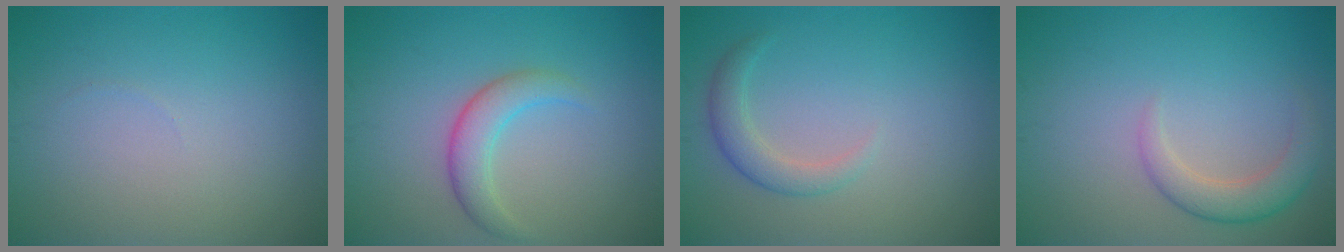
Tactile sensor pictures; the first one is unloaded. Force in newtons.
{"total": 3.0, "press": 3.0, "slide": 0.1}
{"total": 2.2, "press": 2.2, "slide": 0.1}
{"total": 3.1, "press": 3.1, "slide": 0.3}